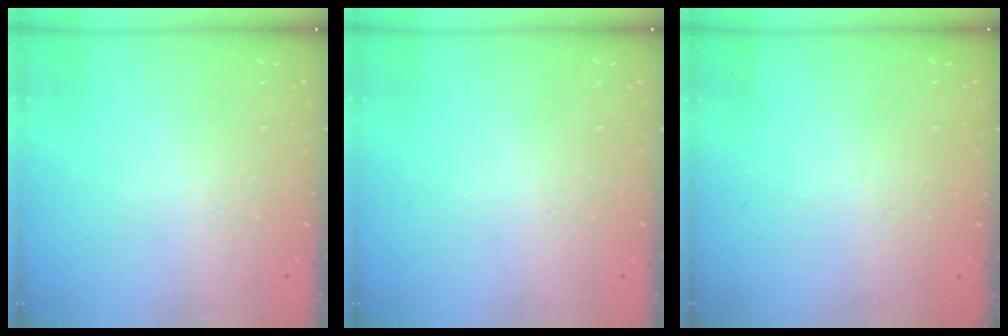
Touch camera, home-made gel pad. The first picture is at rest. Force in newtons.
{"total": 0.0}
{"total": 0.0}